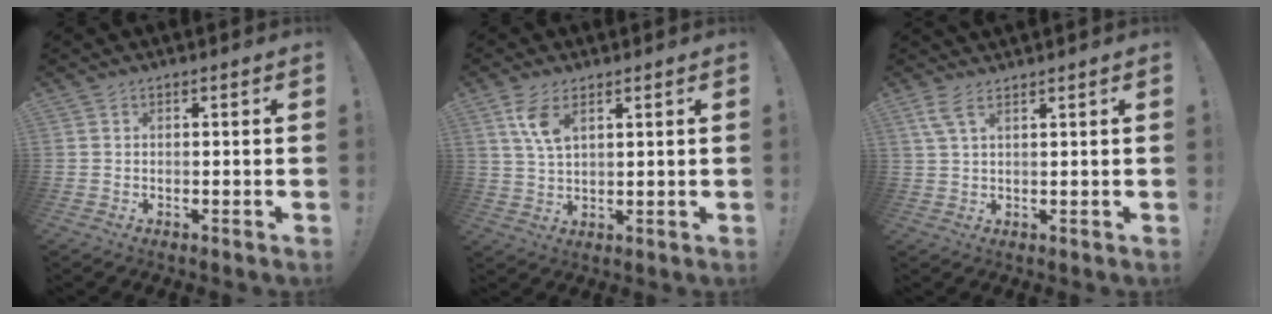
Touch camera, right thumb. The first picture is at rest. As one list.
[{"total": 7.1, "force": [3.7, 3.1, 5.1], "torque": [-0.095, -0.016, 0.067]}, {"total": 4.0, "force": [2.7, 0.6, 2.9], "torque": [-0.062, -0.005, 0.049]}]